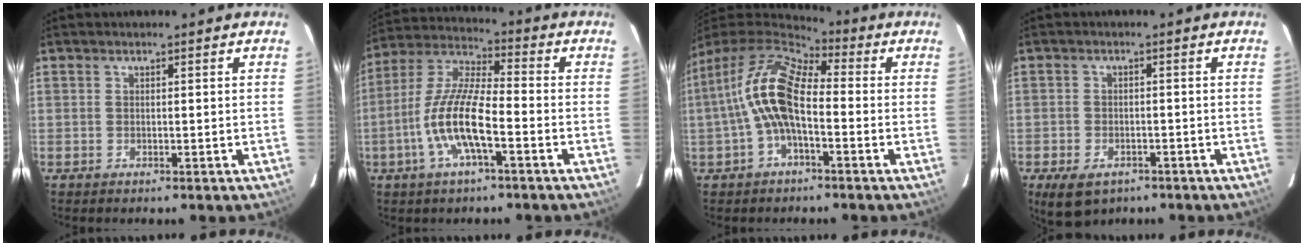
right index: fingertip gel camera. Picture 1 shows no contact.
{"total": 12.6, "force": [-4.6, 3.0, 11.4], "torque": [-0.239, -0.001, -0.091]}
{"total": 12.3, "force": [-1.3, 5.3, 11.1], "torque": [-0.220, 0.016, -0.028]}
{"total": 7.0, "force": [-4.3, 4.2, 3.6], "torque": [-0.081, -0.013, -0.062]}